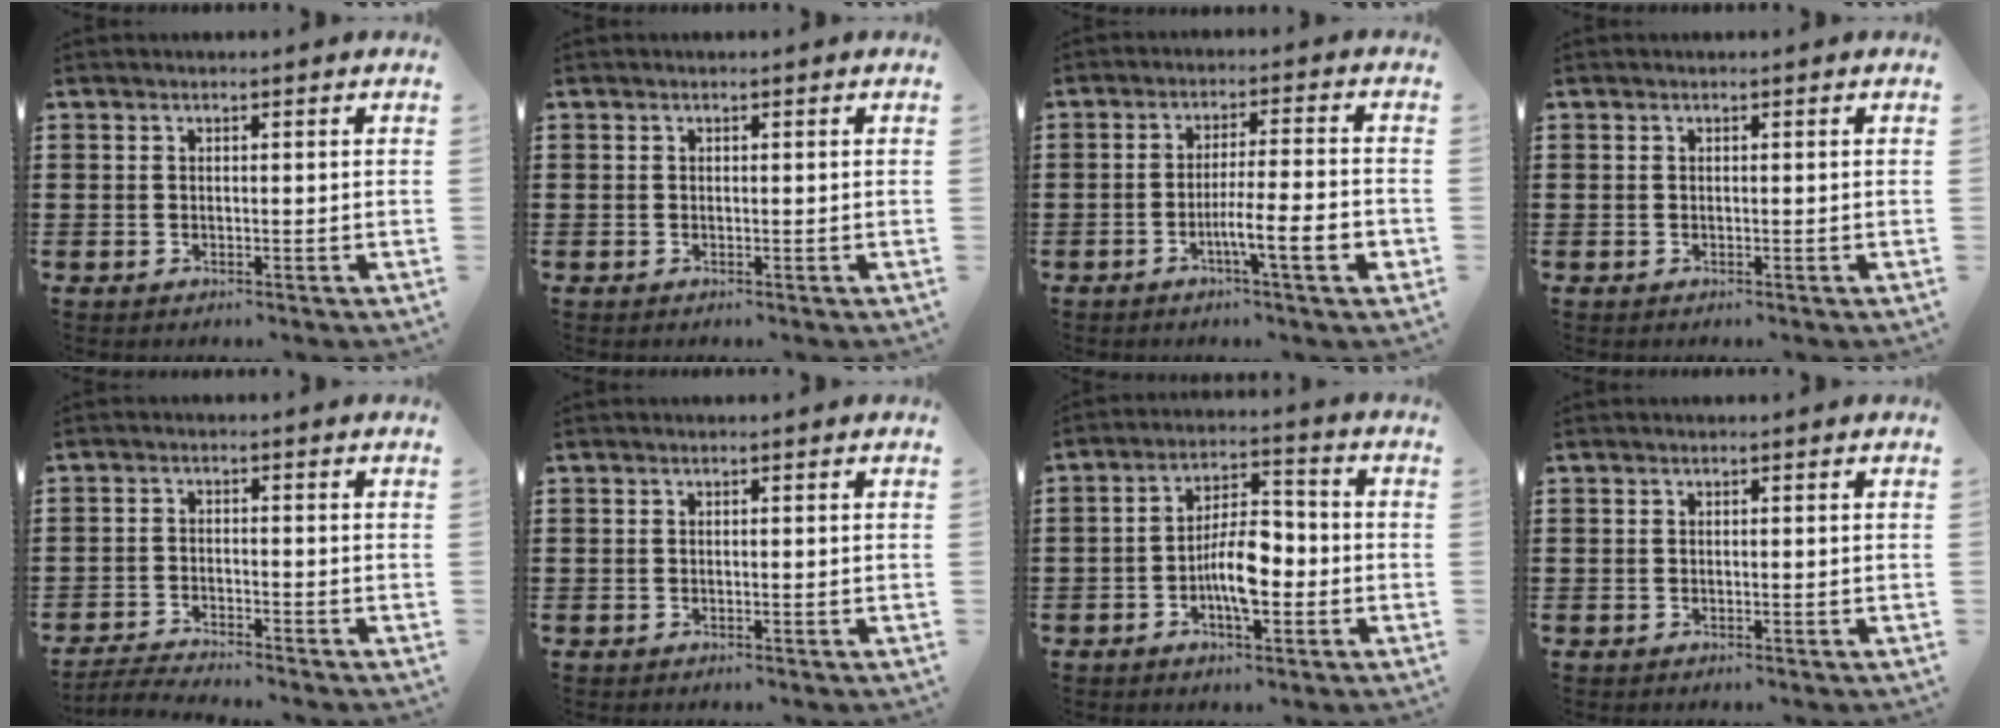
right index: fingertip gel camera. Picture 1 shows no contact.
{"total": 0.0}
{"total": 8.3, "force": [-2.9, 0.7, 7.7], "torque": [-0.140, -0.011, -0.053]}
{"total": 0.0}
{"total": 2.9, "force": [-2.9, -0.1, 0.2], "torque": [-0.014, -0.003, -0.062]}
{"total": 0.0}
{"total": 8.1, "force": [-2.4, 3.3, 7.0], "torque": [-0.131, 0.003, -0.049]}
{"total": 0.0}